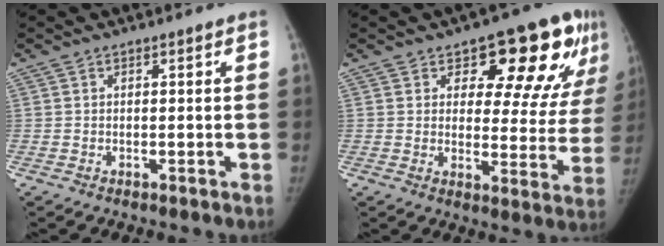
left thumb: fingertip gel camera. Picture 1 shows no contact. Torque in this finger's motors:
{"motor_torque": [0.19, 0.32, 0.45, 0.34, 0.02]}